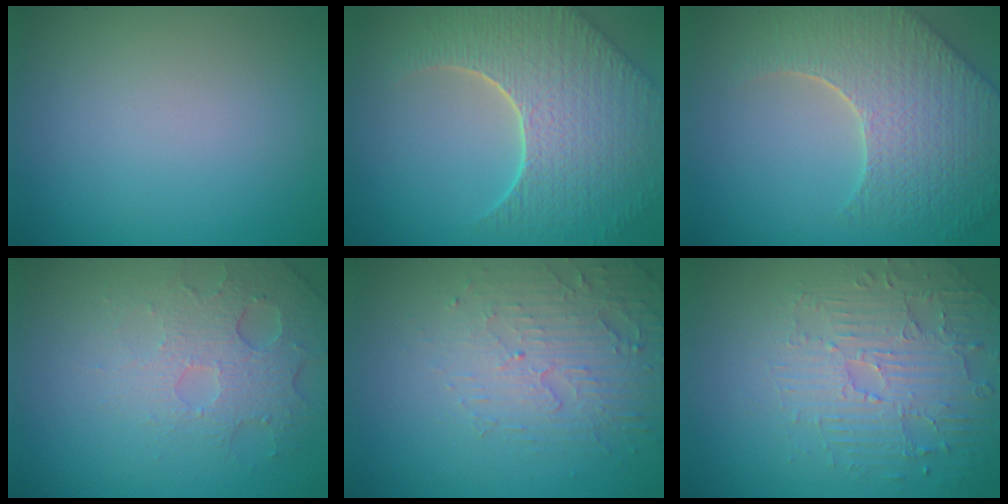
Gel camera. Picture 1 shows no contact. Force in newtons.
{"total": 9.0, "press": 6.4, "slide": 6.4}
{"total": 8.6, "press": 6.3, "slide": 5.9}
{"total": 5.0, "press": 3.3, "slide": 3.8}
{"total": 5.0, "press": 3.3, "slide": 3.8}
{"total": 4.7, "press": 3.7, "slide": 2.9}